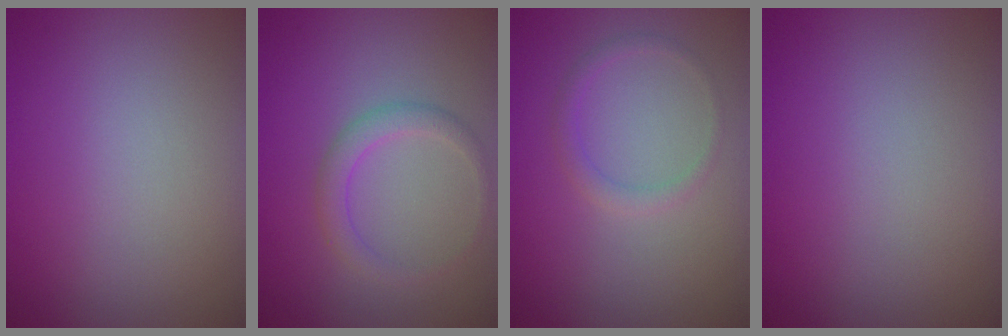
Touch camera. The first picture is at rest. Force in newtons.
{"total": 2.1, "press": 2.1, "slide": 0.0}
{"total": 1.2, "press": 1.2, "slide": 0.0}
{"total": 0.0}